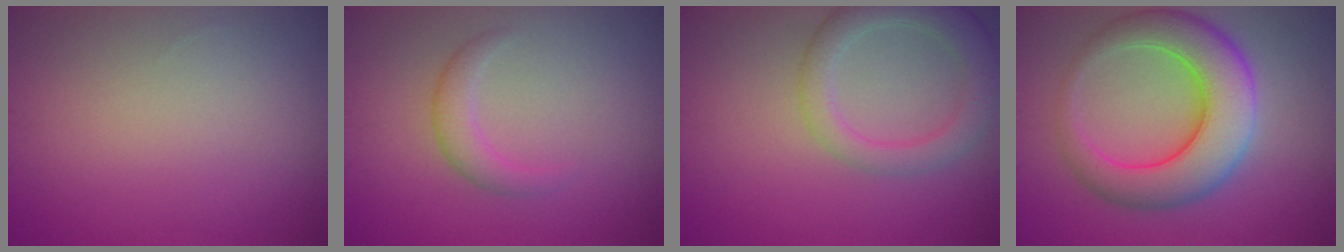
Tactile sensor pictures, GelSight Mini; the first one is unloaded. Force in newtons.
{"total": 2.1, "press": 2.1, "slide": 0.1}
{"total": 4.2, "press": 4.2, "slide": 0.2}
{"total": 8.5, "press": 8.5, "slide": 0.3}